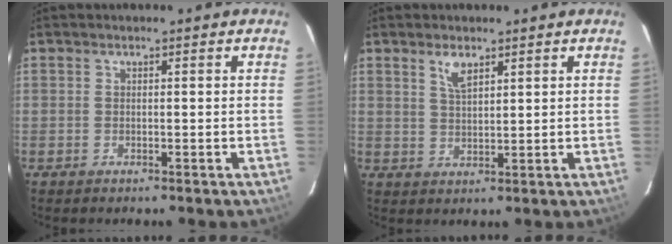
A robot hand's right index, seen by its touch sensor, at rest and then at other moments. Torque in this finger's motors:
{"motor_torque": [0.10, 0.00, 0.08, 0.04]}